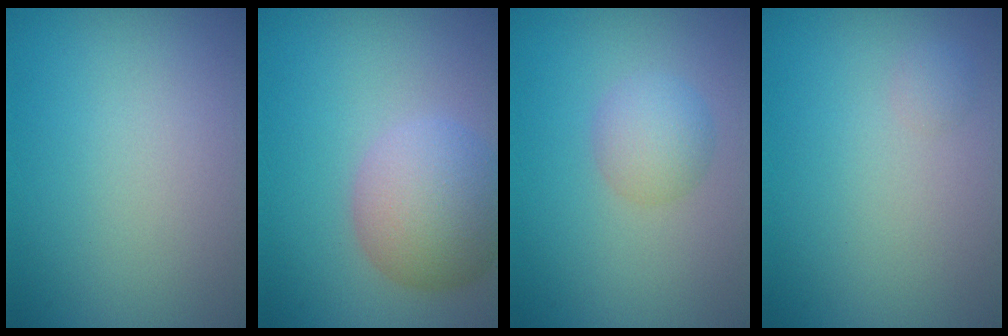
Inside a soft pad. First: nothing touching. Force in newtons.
{"total": 6.3, "press": 6.2, "slide": 0.4}
{"total": 2.5, "press": 2.5, "slide": 0.1}
{"total": 0.7, "press": 0.7, "slide": 0.0}